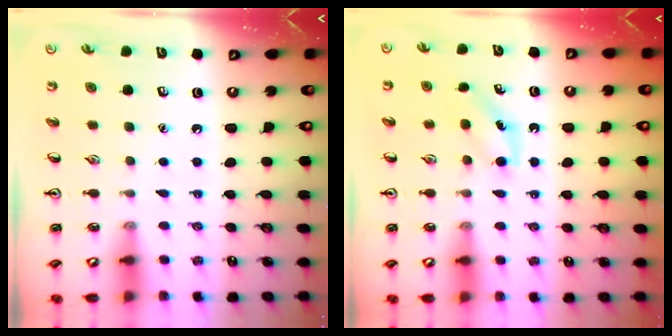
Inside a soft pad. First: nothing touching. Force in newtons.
{"total": 4.7, "press": 4.5, "slide": 1.6}